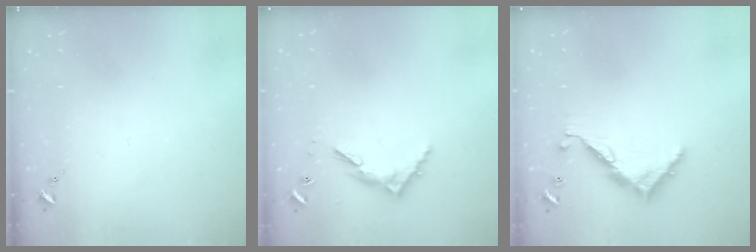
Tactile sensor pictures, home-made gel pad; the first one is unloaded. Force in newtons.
{"total": 6.3, "press": 6.3, "slide": 0.5}
{"total": 8.9, "press": 8.9, "slide": 0.6}